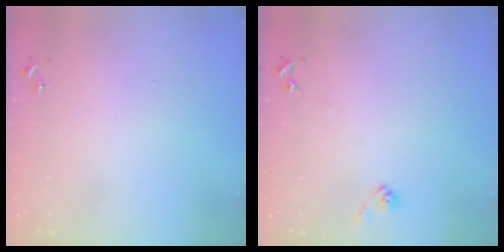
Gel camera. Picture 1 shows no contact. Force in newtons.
{"total": 6.2, "press": 6.2, "slide": 0.5}